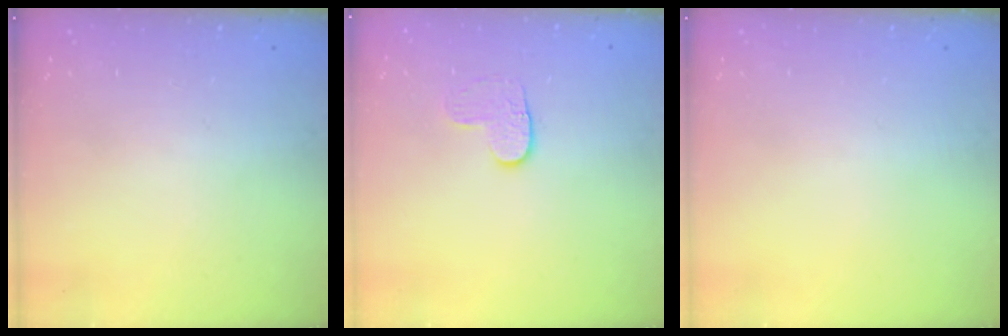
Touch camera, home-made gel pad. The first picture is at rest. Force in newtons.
{"total": 4.0, "press": 4.0, "slide": 0.4}
{"total": 0.0}